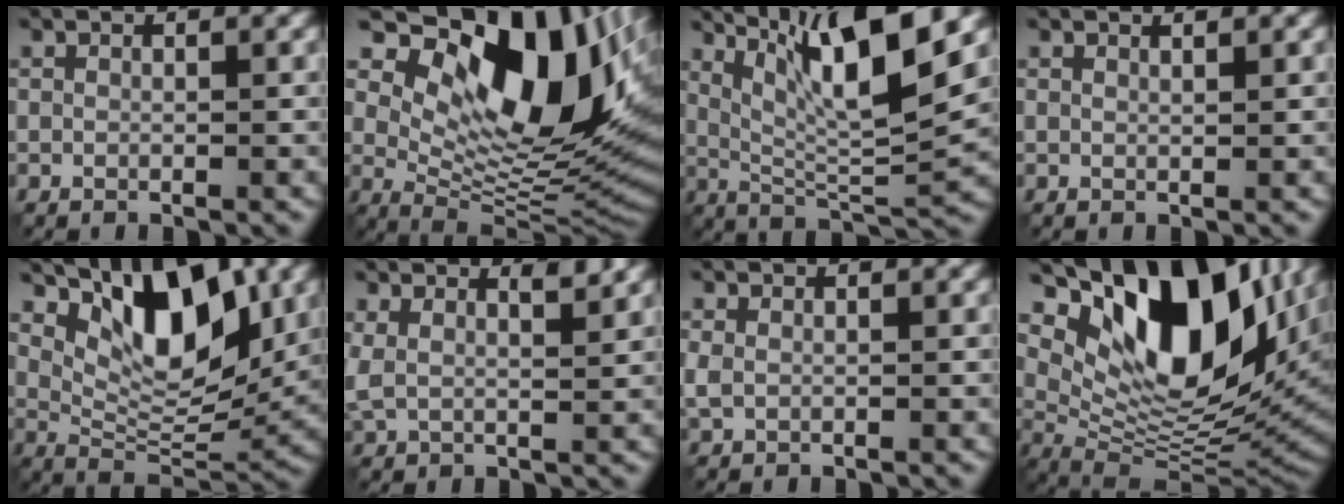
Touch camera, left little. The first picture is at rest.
{"total": 14.9, "force": [6.1, 7.6, 11.3], "torque": [-0.159, 0.005, 0.106]}
{"total": 10.7, "force": [5.0, 2.0, 9.3], "torque": [-0.155, 0.000, 0.091]}
{"total": 0.6, "force": [0.6, 0.0, 0.3], "torque": [-0.002, 0.002, 0.009]}
{"total": 8.8, "force": [3.8, 3.9, 6.9], "torque": [-0.111, -0.010, 0.066]}
{"total": 3.2, "force": [2.1, 1.2, 2.1], "torque": [-0.051, 0.002, 0.038]}
{"total": 1.3, "force": [0.0, 0.9, 0.8], "torque": [-0.025, -0.001, 0.001]}
{"total": 14.9, "force": [6.8, 7.2, 11.2], "torque": [-0.181, 0.001, 0.121]}